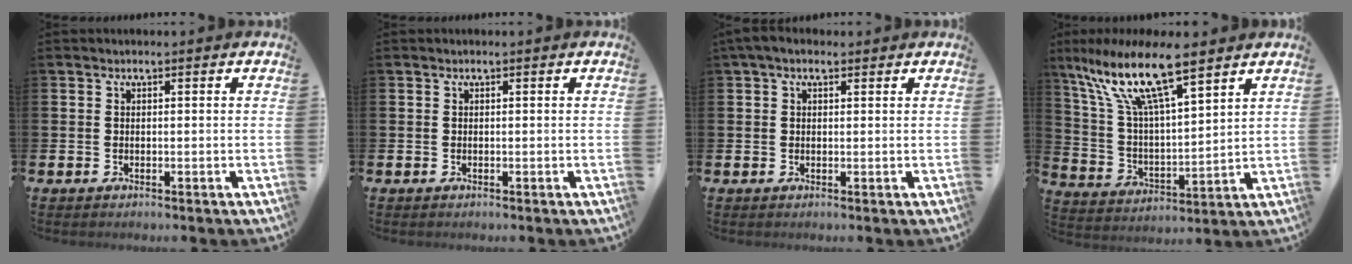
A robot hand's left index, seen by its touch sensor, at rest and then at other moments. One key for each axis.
{"total": 0.0}
{"total": 2.3, "fx": 1.4, "fy": 1.2, "fz": 1.4, "tx": -0.019, "ty": 0.007, "tz": 0.022}
{"total": 12.6, "fx": 9.4, "fy": 3.1, "fz": 7.8, "tx": -0.177, "ty": -0.037, "tz": 0.160}